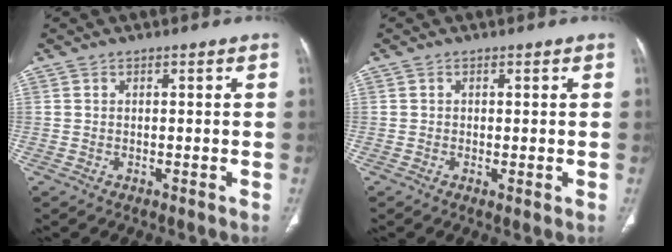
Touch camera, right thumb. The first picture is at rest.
{"total": 0.8, "force": [-0.2, 0.2, 0.8], "torque": [-0.016, -0.005, -0.004]}